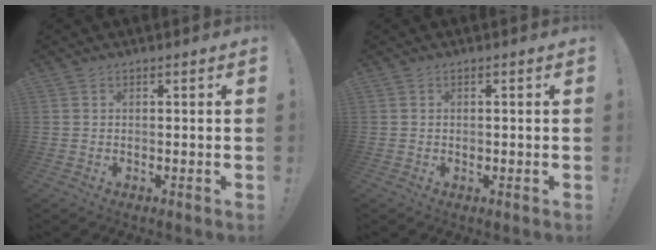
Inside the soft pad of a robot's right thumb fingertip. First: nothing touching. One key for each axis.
{"total": 0.6, "fx": -0.2, "fy": 0.5, "fz": 0.2, "tx": -0.004, "ty": 0.002, "tz": -0.003}